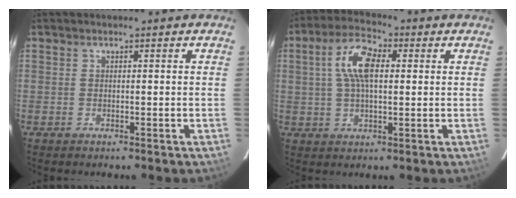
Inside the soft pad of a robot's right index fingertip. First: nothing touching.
{"total": 9.0, "force": [1.8, 4.1, 7.8], "torque": [-0.150, 0.021, 0.033]}